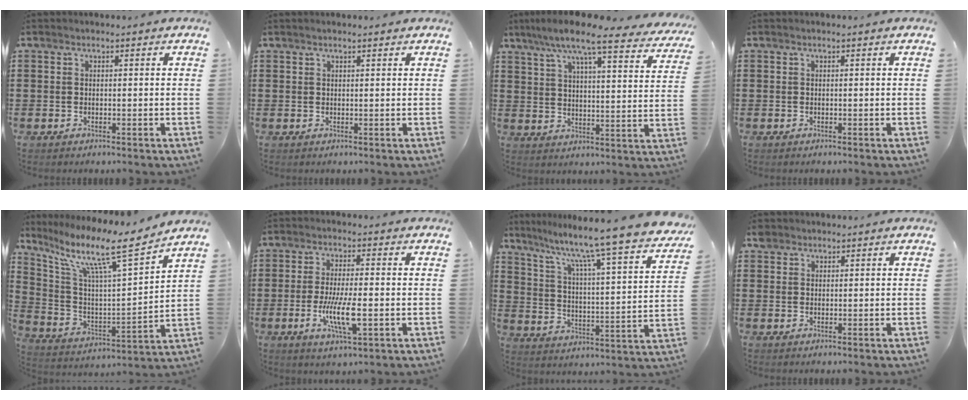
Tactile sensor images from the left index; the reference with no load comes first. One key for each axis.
{"total": 1.0, "fx": 0.7, "fy": 0.0, "fz": 0.6, "tx": -0.012, "ty": 0.000, "tz": 0.014}
{"total": 9.2, "fx": 7.4, "fy": 0.4, "fz": 5.3, "tx": -0.122, "ty": -0.038, "tz": 0.121}
{"total": 0.0}
{"total": 12.0, "fx": 8.4, "fy": 1.4, "fz": 8.5, "tx": -0.185, "ty": -0.049, "tz": 0.129}
{"total": 7.4, "fx": -1.6, "fy": 1.7, "fz": 7.1, "tx": -0.144, "ty": -0.013, "tz": -0.031}
{"total": 9.8, "fx": 8.2, "fy": -1.3, "fz": 5.1, "tx": -0.121, "ty": -0.076, "tz": 0.127}
{"total": 1.6, "fx": 1.2, "fy": 0.9, "fz": 0.3, "tx": -0.009, "ty": 0.006, "tz": 0.024}